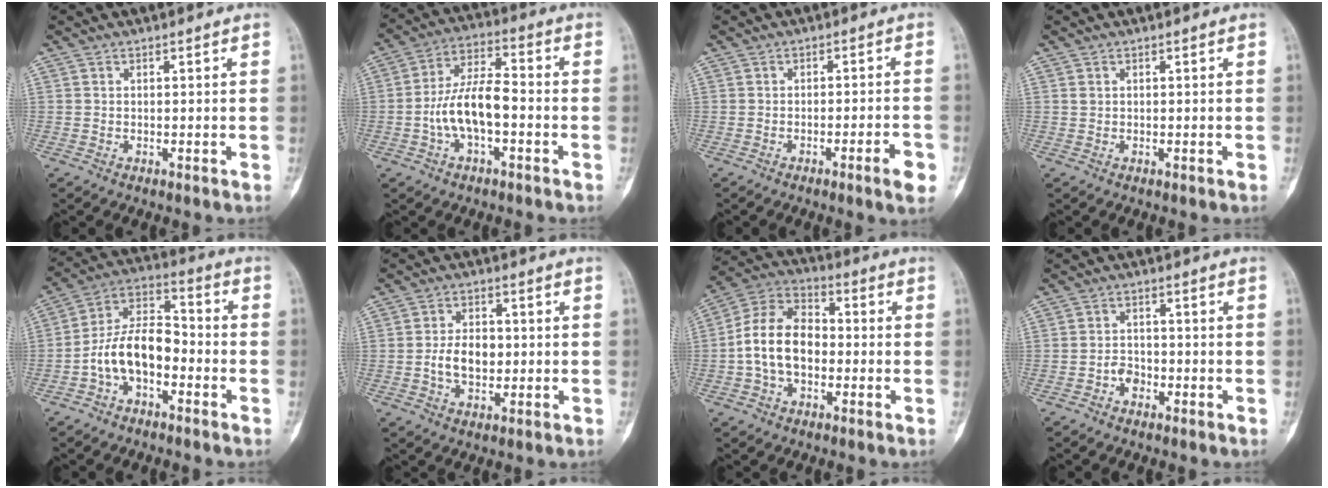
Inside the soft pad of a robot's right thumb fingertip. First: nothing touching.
{"total": 10.9, "force": [-2.4, 5.1, 9.3], "torque": [-0.179, 0.041, -0.051]}
{"total": 4.7, "force": [-2.3, 0.5, 4.1], "torque": [-0.059, 0.012, -0.034]}
{"total": 0.6, "force": [0.3, 0.5, 0.3], "torque": [-0.001, 0.002, 0.006]}
{"total": 12.1, "force": [-3.8, 7.1, 9.1], "torque": [-0.151, 0.055, -0.078]}
{"total": 6.6, "force": [-0.5, 4.4, 4.9], "torque": [-0.074, 0.008, -0.010]}
{"total": 13.2, "force": [-1.4, 9.0, 9.6], "torque": [-0.167, 0.039, -0.036]}
{"total": 2.9, "force": [-1.5, 2.1, 1.2], "torque": [-0.005, 0.014, -0.031]}